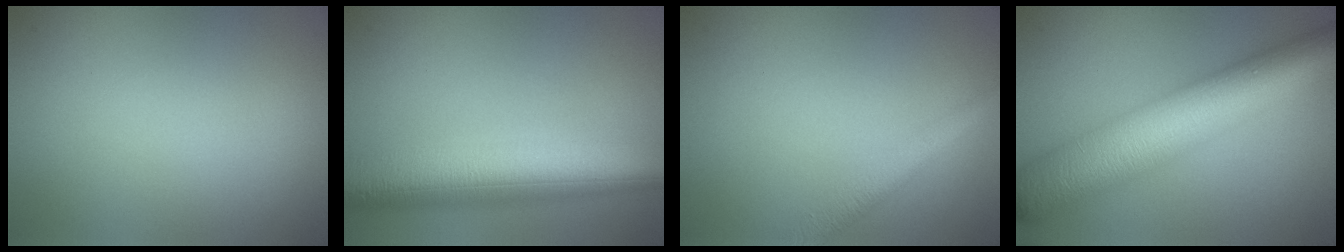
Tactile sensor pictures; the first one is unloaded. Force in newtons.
{"total": 10.2, "press": 10.2, "slide": 0.6}
{"total": 2.8, "press": 2.8, "slide": 0.1}
{"total": 12.3, "press": 12.3, "slide": 0.3}